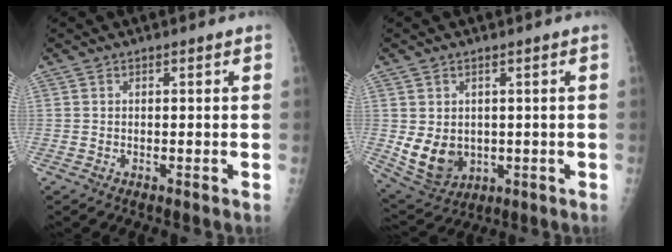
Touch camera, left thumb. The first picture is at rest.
{"total": 11.0, "force": [0.2, 8.6, 6.9], "torque": [-0.112, -0.017, 0.041]}